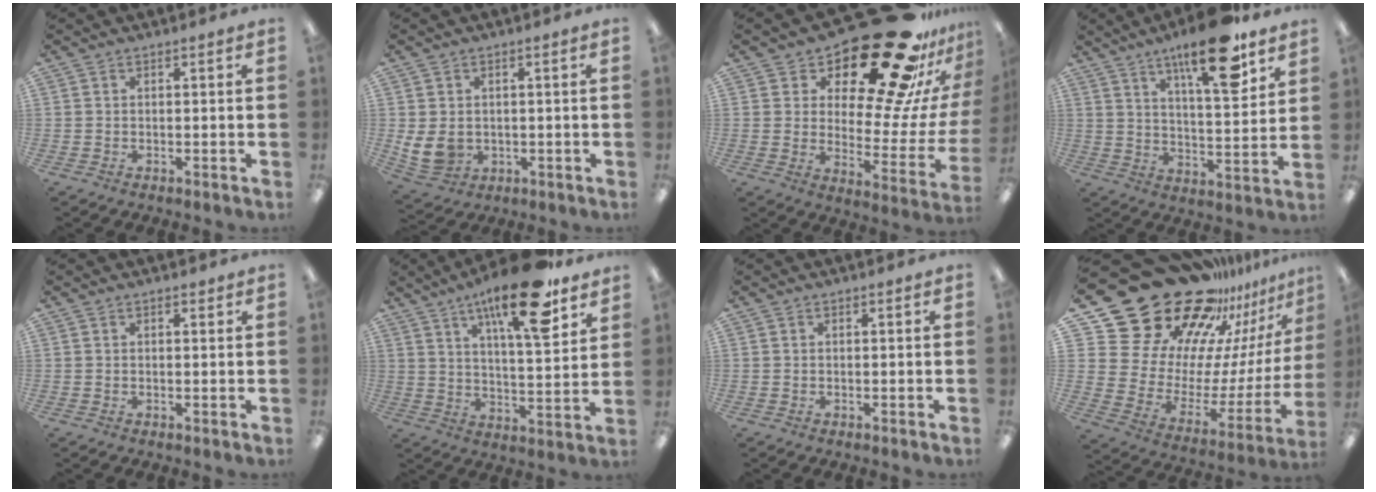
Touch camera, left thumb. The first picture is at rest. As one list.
[{"total": 6.1, "force": [0.1, 5.2, 3.2], "torque": [-0.065, 0.000, 0.005]}, {"total": 26.9, "force": [19.0, 9.6, 16.4], "torque": [-0.207, -0.152, 0.314]}, {"total": 17.1, "force": [11.1, 4.9, 11.9], "torque": [-0.181, -0.055, 0.175]}, {"total": 0.7, "force": [0.5, 0.4, 0.4], "torque": [-0.001, -0.001, 0.007]}, {"total": 18.3, "force": [11.6, 5.3, 13.2], "torque": [-0.205, -0.053, 0.180]}, {"total": 0.0}, {"total": 30.1, "force": [22.0, 16.0, 12.9], "torque": [-0.201, -0.206, 0.437]}]